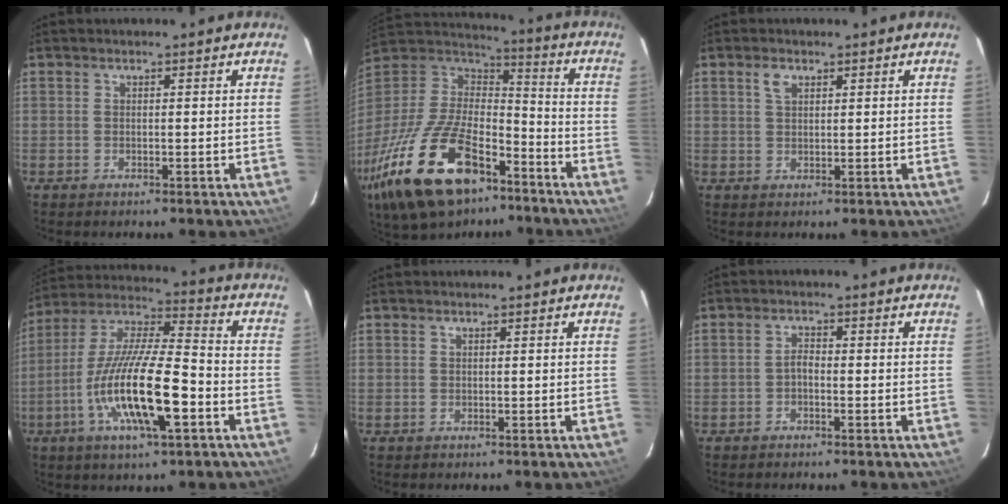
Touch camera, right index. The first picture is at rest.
{"total": 30.3, "force": [-17.8, 14.4, 19.8], "torque": [-0.419, -0.038, -0.297]}
{"total": 2.3, "force": [1.2, 1.4, 1.4], "torque": [-0.025, 0.006, 0.022]}
{"total": 18.4, "force": [-6.3, 4.1, 16.8], "torque": [-0.326, -0.018, -0.122]}
{"total": 0.5, "force": [0.3, 0.4, -0.1], "torque": [0.002, 0.002, 0.005]}
{"total": 1.3, "force": [-0.7, 0.7, 0.9], "torque": [-0.017, 0.006, -0.015]}